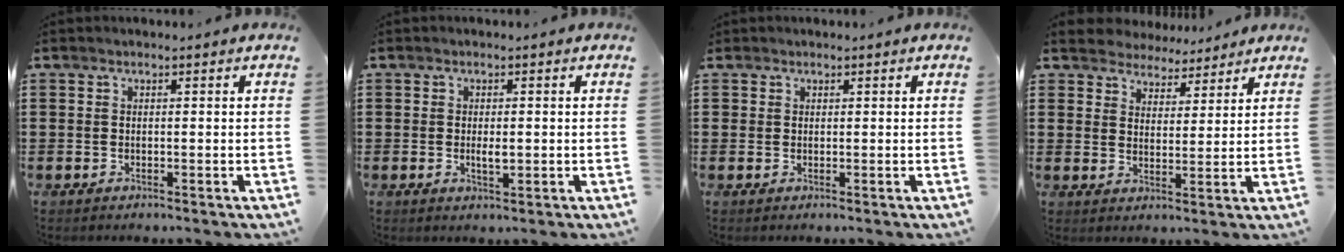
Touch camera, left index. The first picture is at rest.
{"total": 2.1, "force": [0.0, 0.8, 1.9], "torque": [-0.036, 0.000, 0.000]}
{"total": 1.2, "force": [0.9, 0.8, 0.0], "torque": [-0.004, 0.005, 0.018]}
{"total": 4.4, "force": [4.3, 1.1, -0.5], "torque": [-0.013, -0.016, 0.078]}